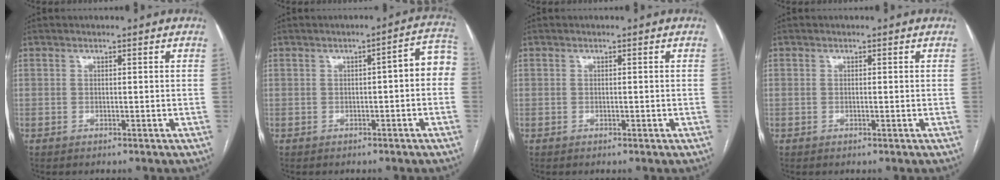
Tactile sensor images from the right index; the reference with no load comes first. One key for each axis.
{"total": 5.4, "fx": -0.2, "fy": 1.2, "fz": 5.3, "tx": -0.057, "ty": 0.030, "tz": -0.007}
{"total": 0.0}
{"total": 0.0}